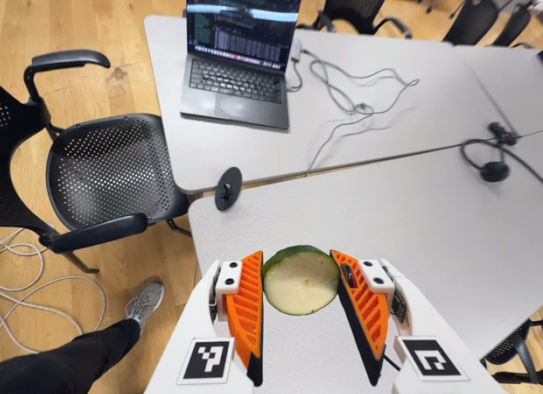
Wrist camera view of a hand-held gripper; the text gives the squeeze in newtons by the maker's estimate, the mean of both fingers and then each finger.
{"total": 8.3, "left": 8.0, "right": 8.6}